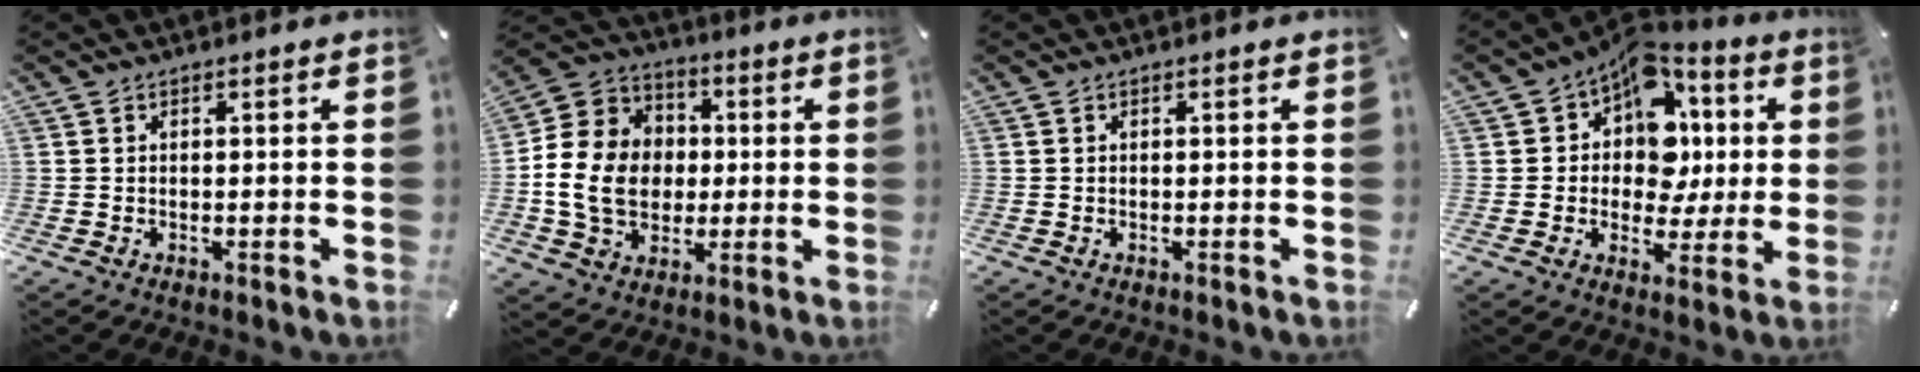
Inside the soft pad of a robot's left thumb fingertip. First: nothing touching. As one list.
[{"total": 14.6, "force": [-1.6, 12.5, 7.4], "torque": [-0.172, 0.022, -0.027]}, {"total": 0.0}, {"total": 13.1, "force": [4.4, 10.4, 6.5], "torque": [-0.102, -0.034, 0.084]}]